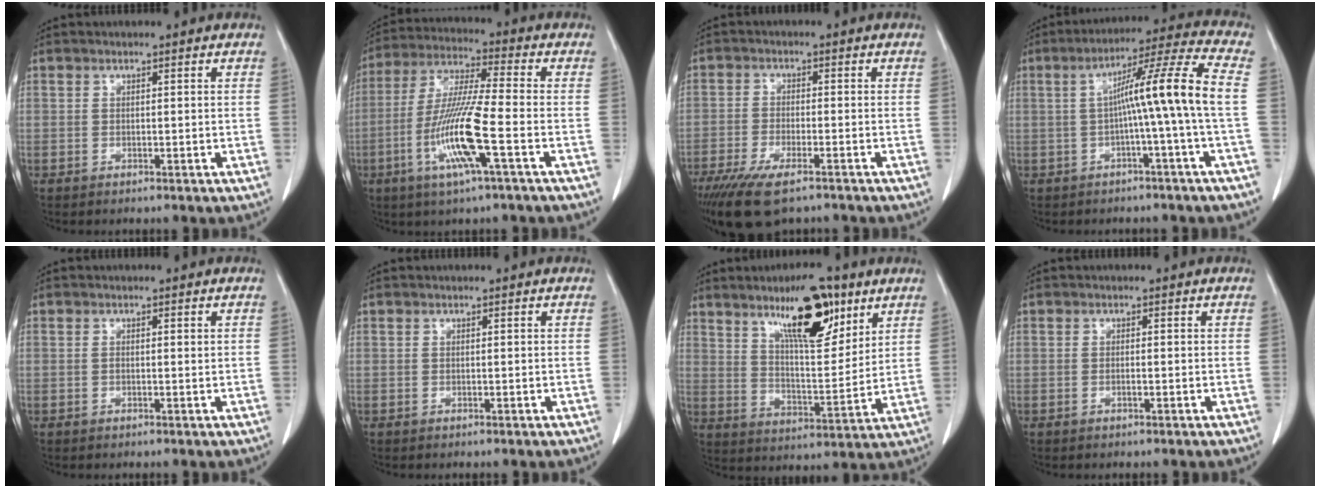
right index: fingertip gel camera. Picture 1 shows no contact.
{"total": 13.0, "force": [-4.2, 0.2, 12.2], "torque": [-0.252, -0.011, -0.085]}
{"total": 9.9, "force": [-7.1, 2.7, 6.3], "torque": [-0.111, -0.020, -0.115]}
{"total": 11.1, "force": [-0.6, -2.2, 10.9], "torque": [-0.169, 0.024, -0.007]}
{"total": 0.8, "force": [0.2, 0.2, 0.7], "torque": [-0.019, 0.001, 0.004]}
{"total": 0.0}
{"total": 13.6, "force": [8.4, 3.4, 10.2], "torque": [-0.166, 0.001, 0.142]}
{"total": 0.6, "force": [-0.2, 0.1, 0.5], "torque": [-0.012, 0.000, -0.002]}